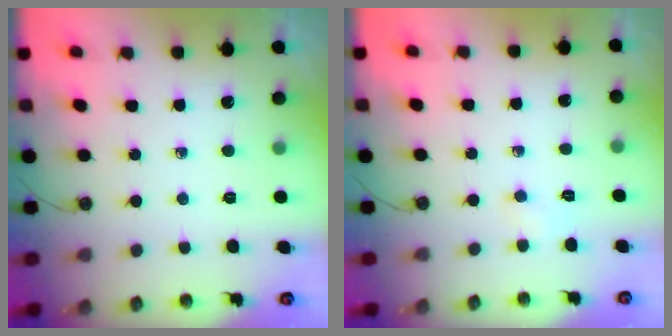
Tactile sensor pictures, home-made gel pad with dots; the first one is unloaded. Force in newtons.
{"total": 14.4, "press": 3.2, "slide": 14.0}